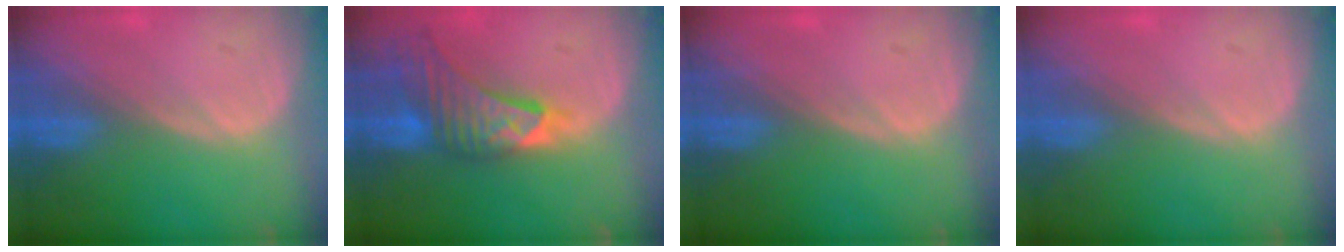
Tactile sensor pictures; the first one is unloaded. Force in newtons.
{"total": 8.9, "press": 8.3, "slide": 3.4}
{"total": 0.0}
{"total": 0.0}